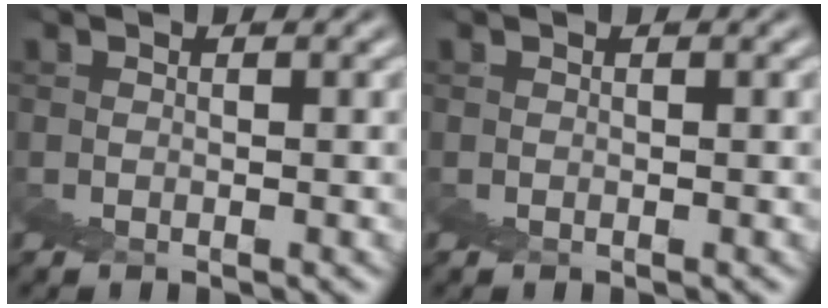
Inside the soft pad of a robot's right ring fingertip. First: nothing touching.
{"total": 0.0}